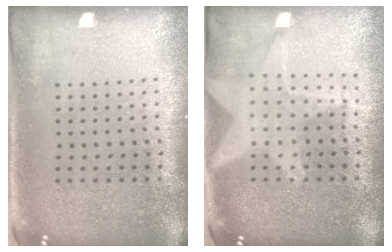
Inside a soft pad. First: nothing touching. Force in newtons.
{"total": 1.3, "press": 1.2, "slide": 0.3}